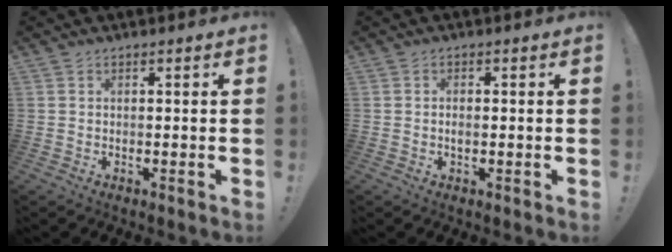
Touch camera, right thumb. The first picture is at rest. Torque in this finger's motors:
{"motor_torque": [-0.06, -0.02, -0.18, 0.21, 0.03]}